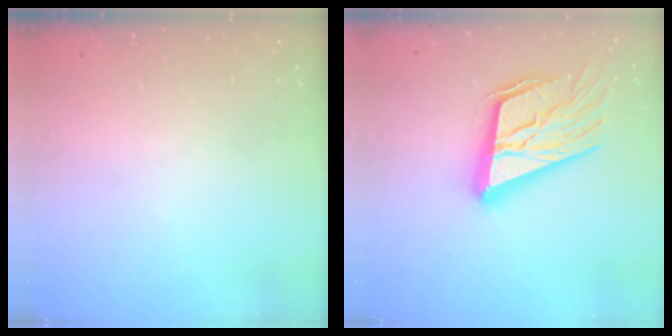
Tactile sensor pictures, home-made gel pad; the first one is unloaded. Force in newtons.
{"total": 23.6, "press": 23.1, "slide": 4.9}